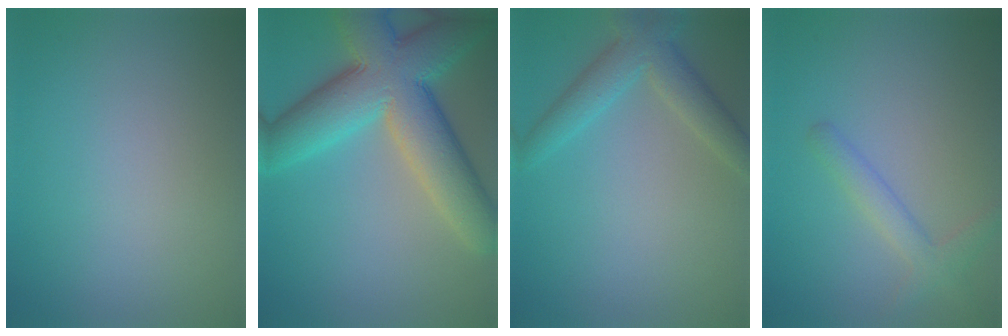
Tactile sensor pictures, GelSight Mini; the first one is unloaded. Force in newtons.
{"total": 11.0, "press": 10.9, "slide": 0.5}
{"total": 3.8, "press": 3.8, "slide": 0.2}
{"total": 2.5, "press": 2.5, "slide": 0.1}